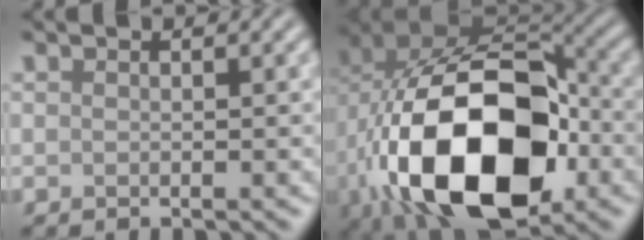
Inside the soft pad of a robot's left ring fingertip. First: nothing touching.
{"total": 18.3, "force": [-4.6, 11.2, 13.7], "torque": [-0.261, -0.031, -0.071]}